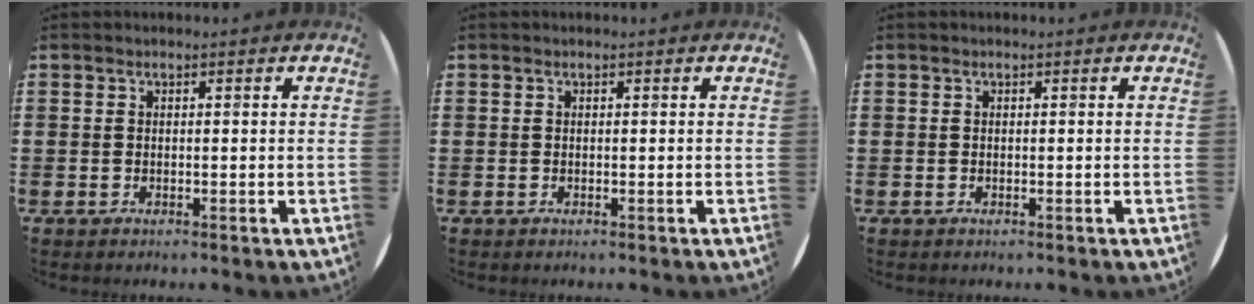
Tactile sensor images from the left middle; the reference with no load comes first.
{"total": 0.0}
{"total": 0.0}